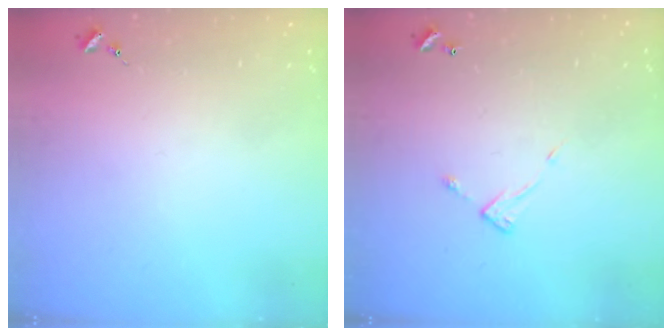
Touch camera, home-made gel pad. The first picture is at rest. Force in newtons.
{"total": 5.5, "press": 5.5, "slide": 0.2}